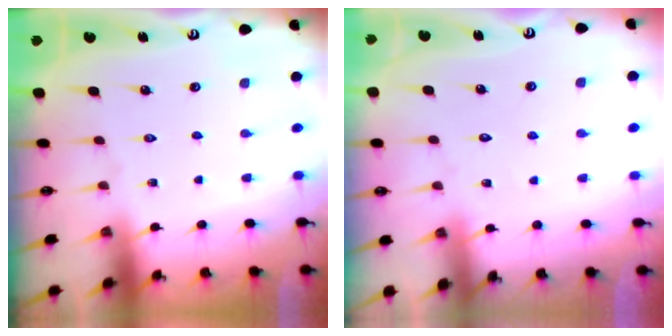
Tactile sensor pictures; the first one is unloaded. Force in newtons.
{"total": 2.8, "press": 2.8, "slide": 0.3}